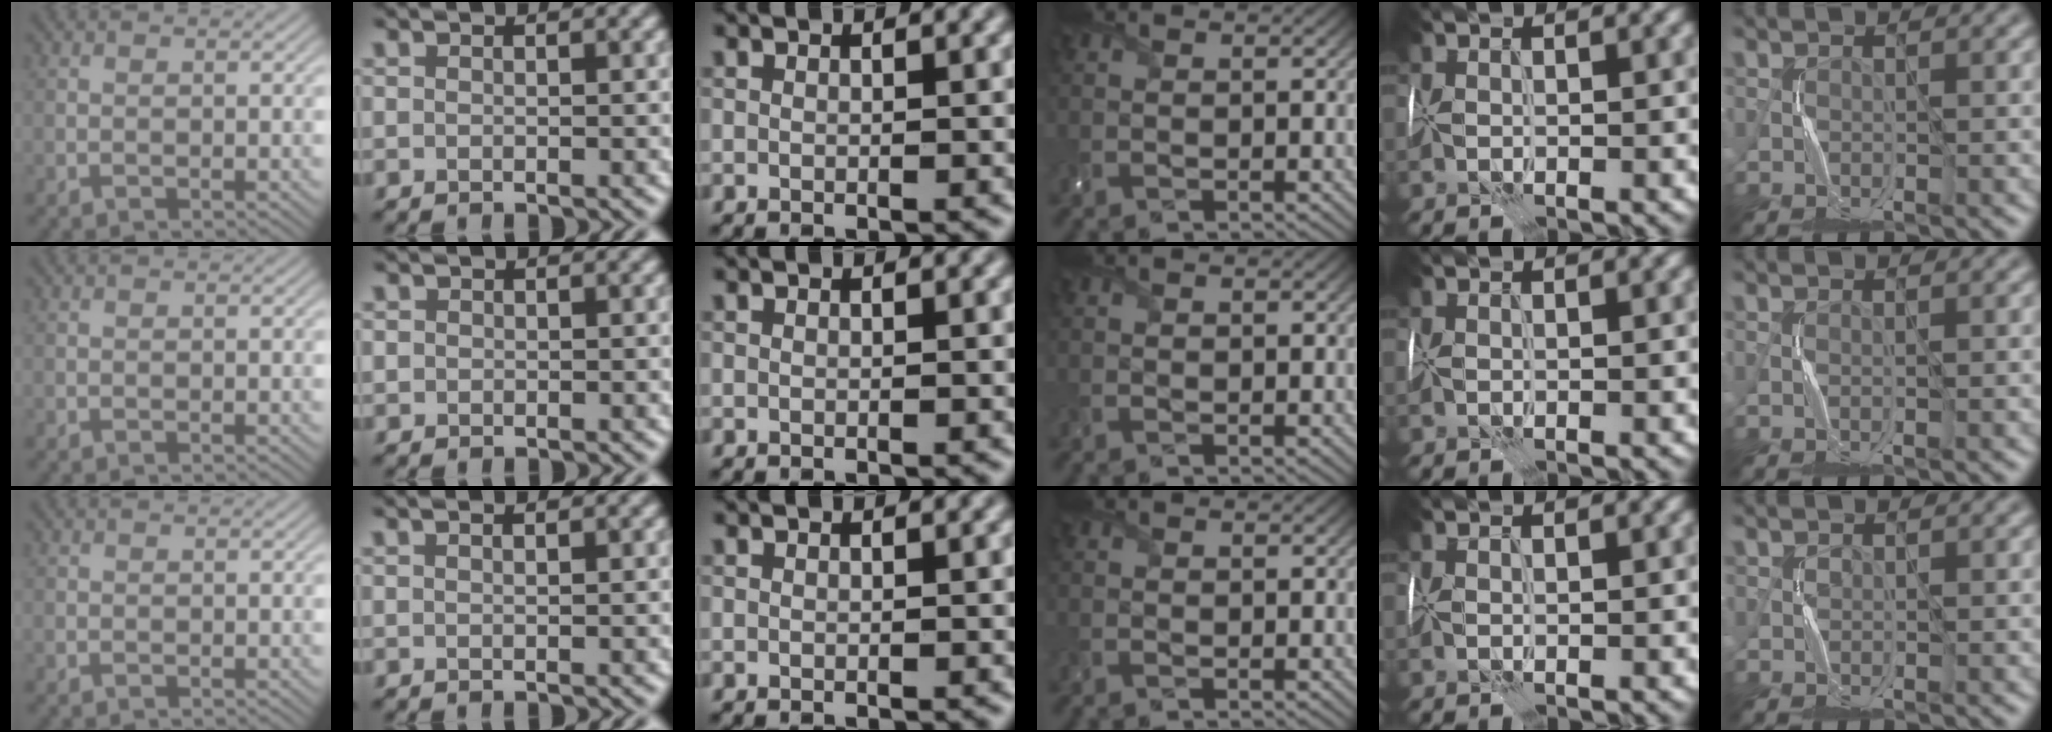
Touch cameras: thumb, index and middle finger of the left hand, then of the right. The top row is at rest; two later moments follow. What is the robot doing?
{"motion": "wrap", "object": "felt sheet"}